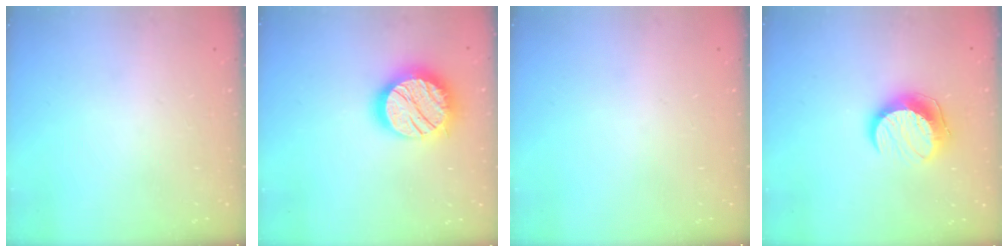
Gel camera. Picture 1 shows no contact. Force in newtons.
{"total": 19.9, "press": 19.9, "slide": 1.3}
{"total": 0.0}
{"total": 12.1, "press": 12.1, "slide": 0.7}